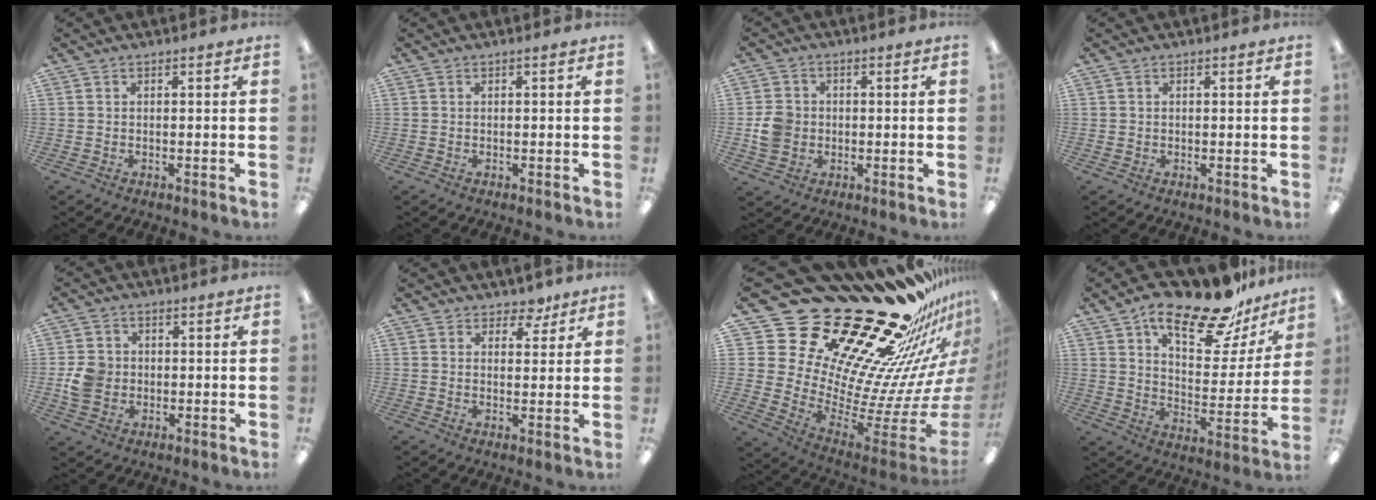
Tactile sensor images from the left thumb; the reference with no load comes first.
{"total": 0.0}
{"total": 6.2, "force": [-0.4, 5.8, 2.3], "torque": [-0.031, 0.013, -0.004]}
{"total": 0.7, "force": [0.3, 0.6, -0.1], "torque": [0.003, 0.004, 0.004]}
{"total": 6.5, "force": [-0.3, 6.0, 2.7], "torque": [-0.046, 0.010, -0.003]}
{"total": 4.5, "force": [3.4, 2.8, 1.0], "torque": [-0.005, -0.015, 0.059]}
{"total": 34.9, "force": [27.5, 14.2, 16.2], "torque": [-0.165, -0.286, 0.545]}
{"total": 21.6, "force": [16.6, 7.6, 11.5], "torque": [-0.182, -0.105, 0.279]}